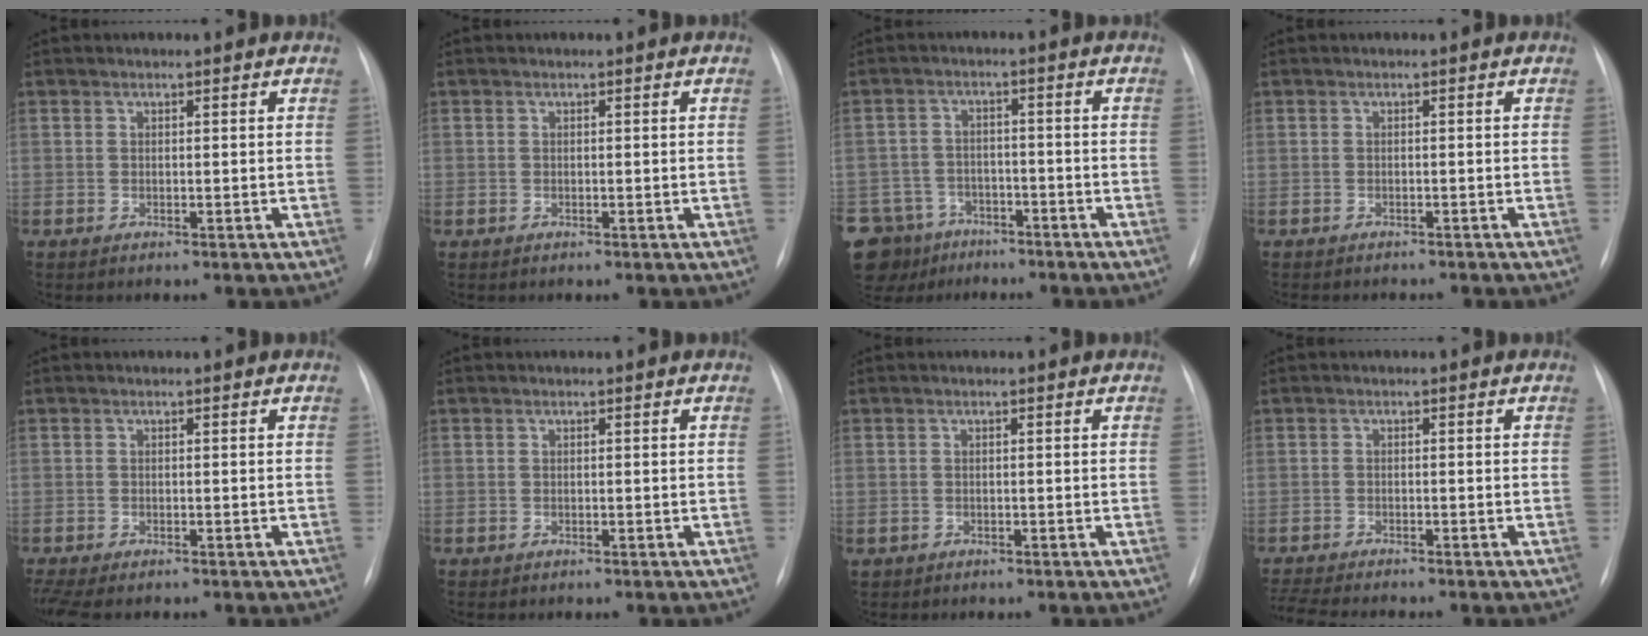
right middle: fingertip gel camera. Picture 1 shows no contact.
{"total": 0.0}
{"total": 10.9, "force": [-8.1, 7.0, 1.9], "torque": [-0.051, 0.012, -0.121]}
{"total": 4.1, "force": [-3.7, 1.0, 1.4], "torque": [-0.013, -0.004, -0.042]}
{"total": 5.3, "force": [-3.9, 2.1, 3.0], "torque": [-0.061, -0.006, -0.061]}
{"total": 0.0}
{"total": 0.5, "force": [-0.2, 0.5, 0.0], "torque": [-0.006, 0.002, 0.000]}
{"total": 5.3, "force": [-4.9, -0.4, 2.1], "torque": [-0.043, -0.016, -0.079]}